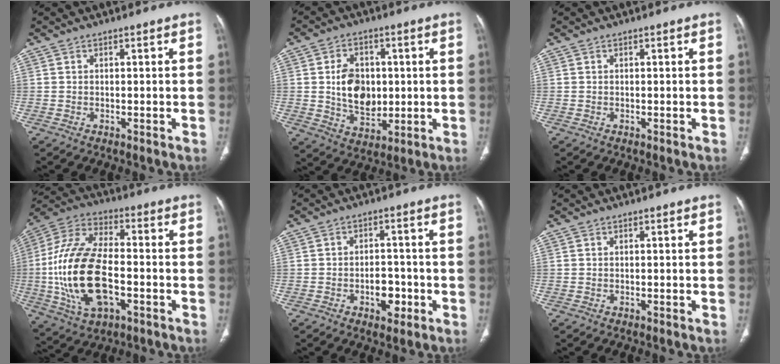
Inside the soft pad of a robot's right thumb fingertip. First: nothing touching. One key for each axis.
{"total": 10.7, "fx": 0.8, "fy": 7.8, "fz": 7.4, "tx": -0.093, "ty": -0.007, "tz": 0.021}
{"total": 0.0}
{"total": 21.2, "fx": -3.5, "fy": 11.1, "fz": 17.7, "tx": -0.362, "ty": 0.019, "tz": -0.057}
{"total": 5.1, "fx": -2.0, "fy": 3.2, "fz": 3.5, "tx": -0.029, "ty": 0.014, "tz": -0.025}
{"total": 0.0}